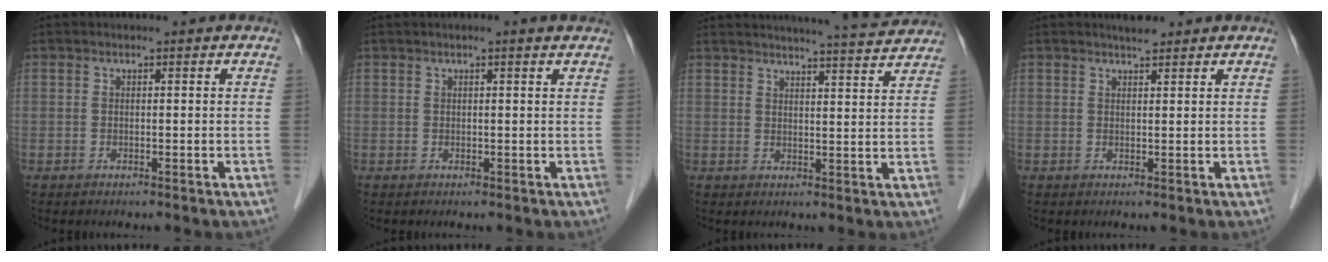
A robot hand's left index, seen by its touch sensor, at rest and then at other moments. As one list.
[{"total": 1.7, "force": [1.1, -0.2, 1.3], "torque": [-0.018, 0.010, 0.017]}, {"total": 12.0, "force": [11.3, 0.1, 4.0], "torque": [-0.059, -0.007, 0.132]}, {"total": 2.2, "force": [1.9, 0.5, 0.8], "torque": [-0.018, 0.004, 0.032]}]